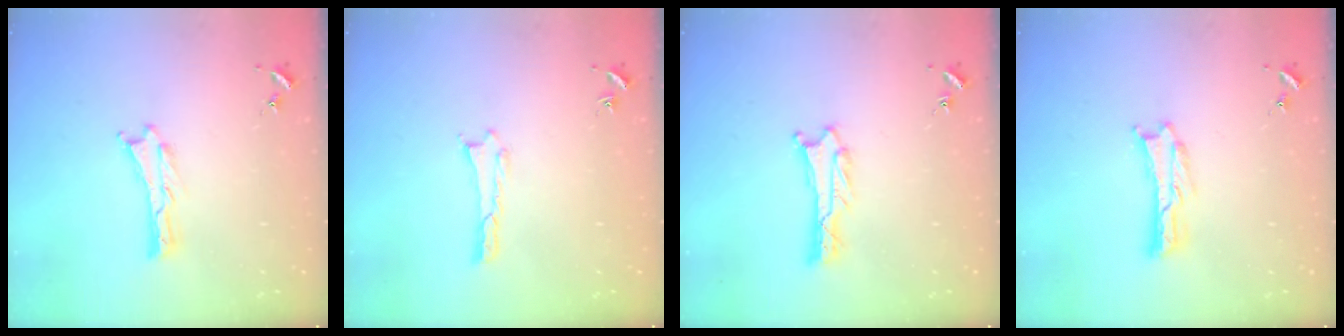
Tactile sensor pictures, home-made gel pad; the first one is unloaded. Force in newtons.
{"total": 0.0}
{"total": 1.7, "press": 1.7, "slide": 0.1}
{"total": 0.0}